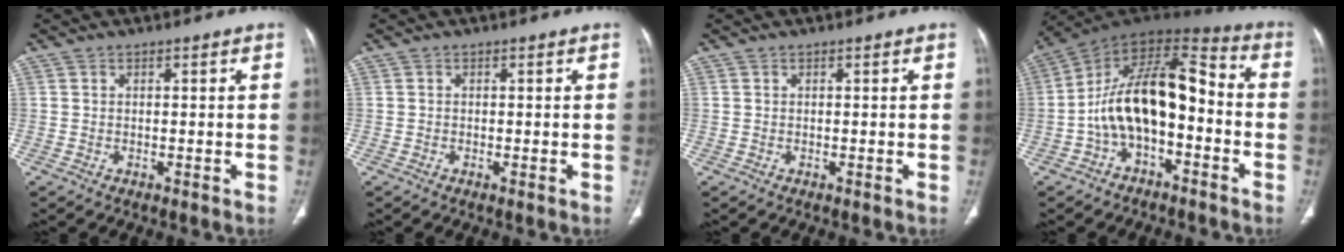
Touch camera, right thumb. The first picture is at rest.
{"total": 0.0}
{"total": 0.0}
{"total": 17.3, "force": [-3.2, 9.2, 14.3], "torque": [-0.222, 0.073, -0.060]}